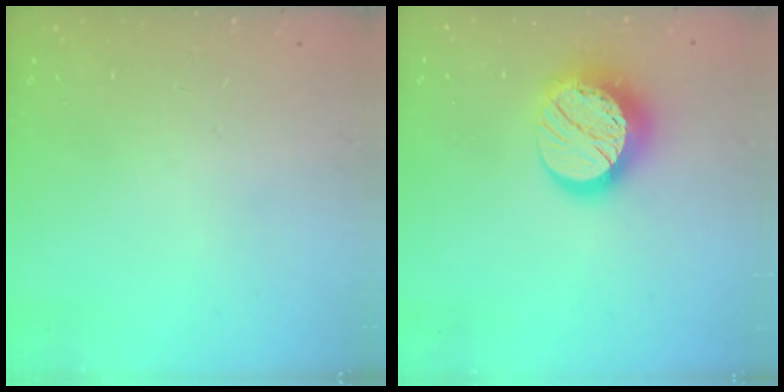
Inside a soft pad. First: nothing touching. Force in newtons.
{"total": 15.1, "press": 15.1, "slide": 0.8}